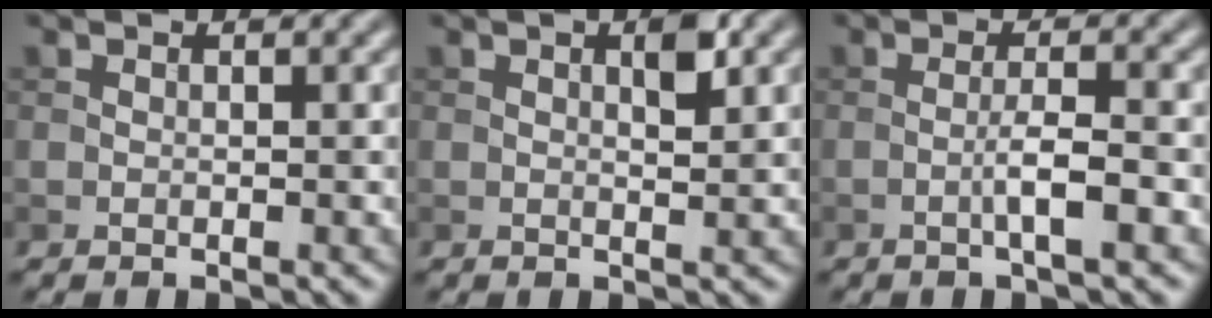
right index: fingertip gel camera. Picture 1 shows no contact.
{"total": 2.2, "force": [0.9, 0.5, 2.0], "torque": [-0.032, 0.002, 0.014]}
{"total": 2.6, "force": [-0.9, 0.2, 2.5], "torque": [-0.045, 0.007, -0.020]}